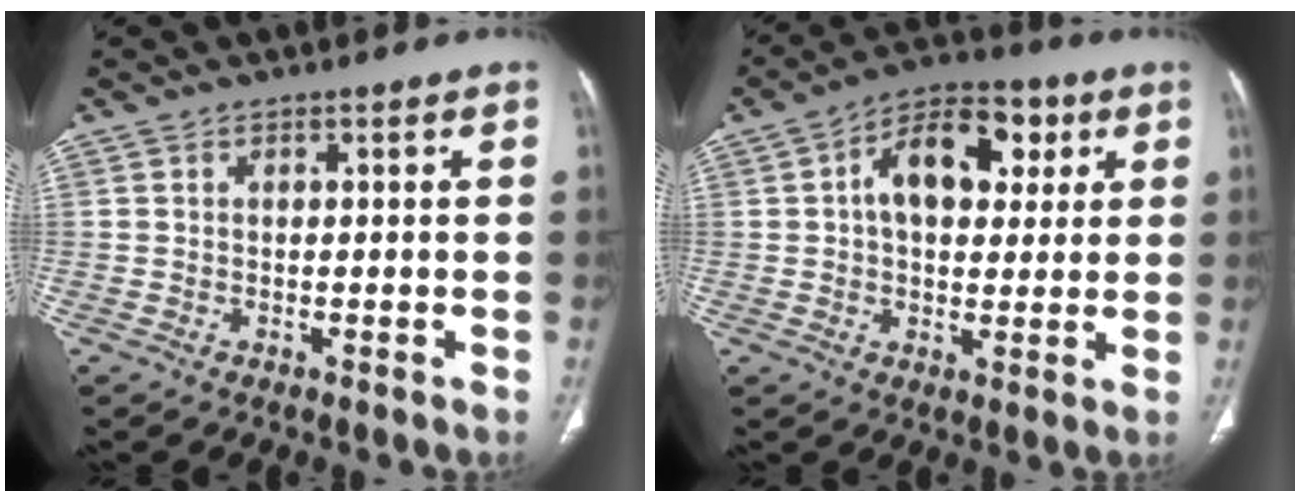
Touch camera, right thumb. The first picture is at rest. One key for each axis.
{"total": 13.6, "fx": 3.7, "fy": 8.4, "fz": 10.1, "tx": -0.122, "ty": 0.016, "tz": 0.050}